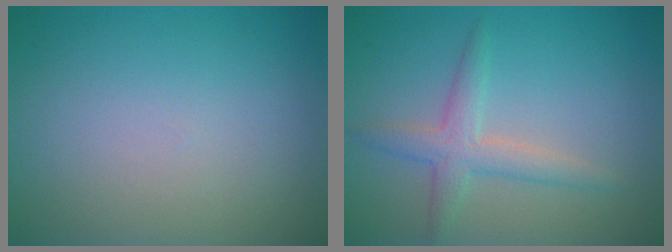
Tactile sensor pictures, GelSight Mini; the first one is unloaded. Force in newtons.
{"total": 2.8, "press": 2.8, "slide": 0.0}